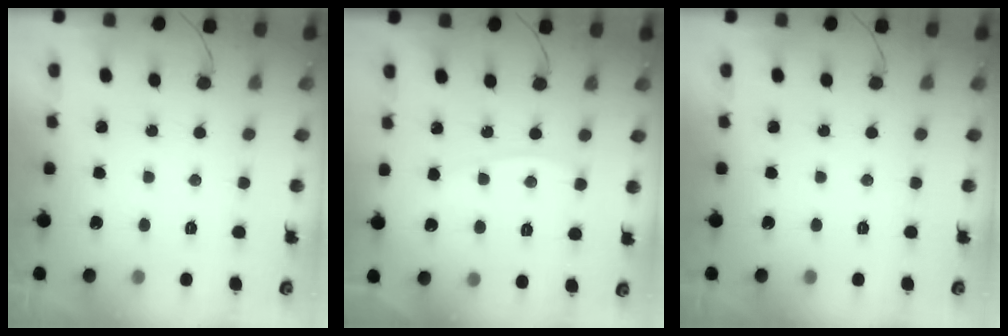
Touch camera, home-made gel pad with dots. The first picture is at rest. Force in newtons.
{"total": 4.3, "press": 4.3, "slide": 0.5}
{"total": 0.0}